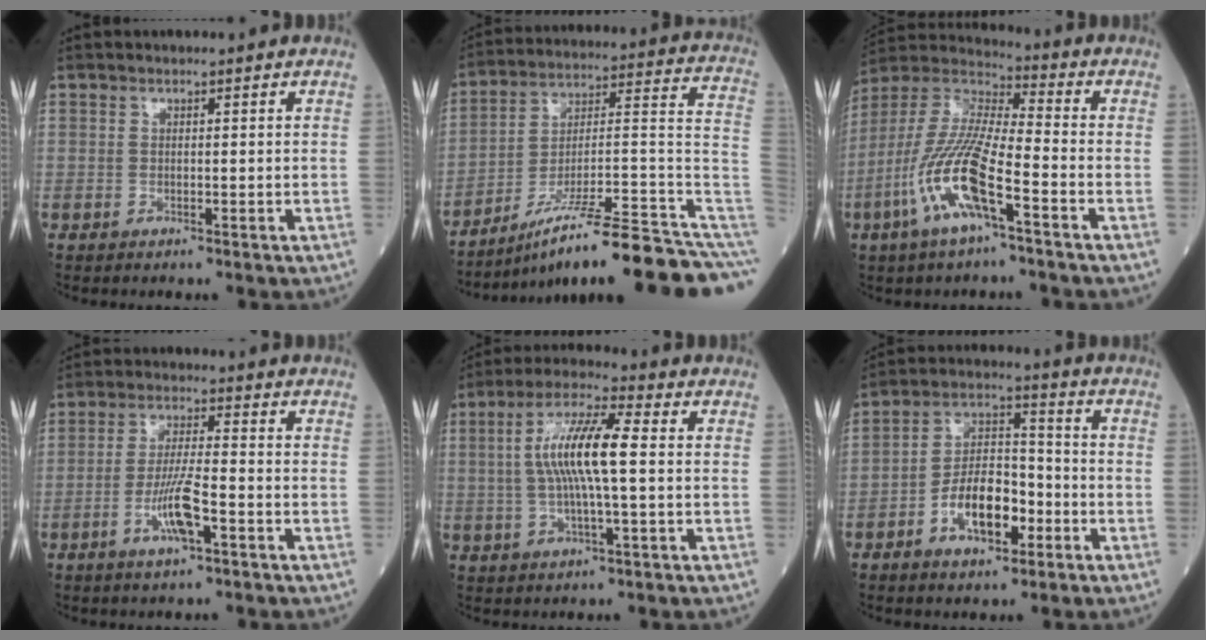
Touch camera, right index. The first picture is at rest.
{"total": 23.2, "force": [-16.5, 0.9, 16.4], "torque": [-0.159, 0.033, -0.258]}
{"total": 14.0, "force": [-5.8, 2.4, 12.5], "torque": [-0.269, -0.005, -0.116]}
{"total": 6.8, "force": [-2.8, 0.8, 6.1], "torque": [-0.121, -0.001, -0.054]}
{"total": 10.4, "force": [0.5, 1.3, 10.3], "torque": [-0.204, 0.014, 0.006]}
{"total": 10.1, "force": [-4.3, 4.6, 7.9], "torque": [-0.150, 0.018, -0.076]}